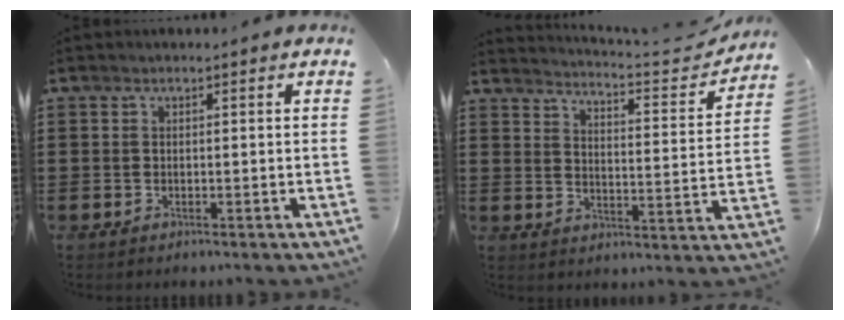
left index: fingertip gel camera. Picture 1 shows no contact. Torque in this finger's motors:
{"motor_torque": [0.41, -0.63, 0.02, 0.03]}